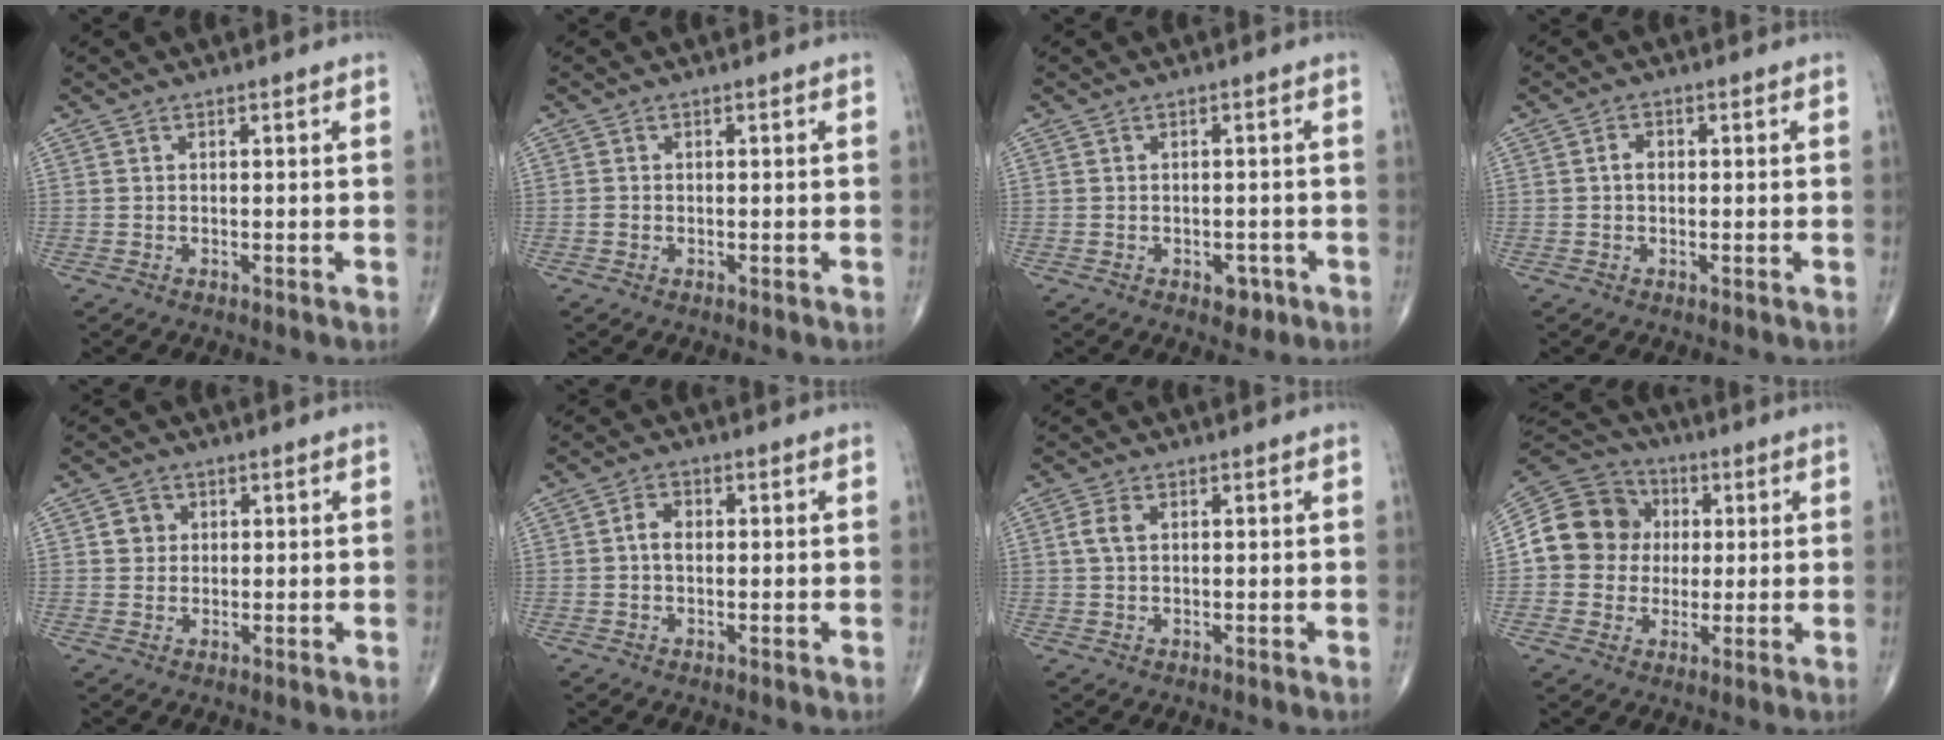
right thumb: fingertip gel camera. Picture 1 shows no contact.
{"total": 0.7, "force": [-0.2, 0.6, 0.3], "torque": [-0.005, 0.001, -0.004]}
{"total": 2.6, "force": [-1.3, 1.8, 1.4], "torque": [-0.005, 0.005, -0.013]}
{"total": 2.0, "force": [0.0, 1.4, 1.3], "torque": [-0.017, 0.008, -0.002]}
{"total": 2.9, "force": [0.7, 2.7, 0.9], "torque": [0.002, 0.001, 0.007]}
{"total": 3.0, "force": [0.0, 2.1, 2.1], "torque": [-0.034, 0.011, -0.004]}
{"total": 2.8, "force": [0.7, 1.6, 2.2], "torque": [-0.051, 0.009, 0.013]}
{"total": 13.8, "force": [1.1, 12.6, 5.3], "torque": [-0.074, 0.027, 0.016]}